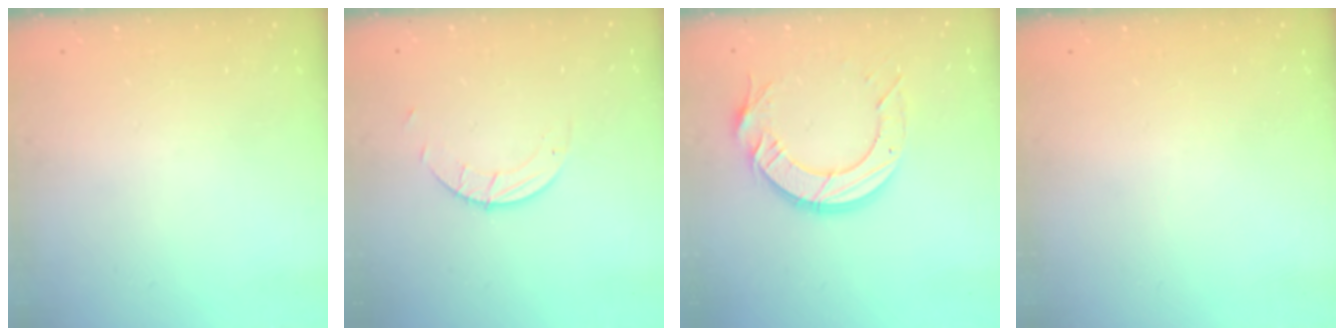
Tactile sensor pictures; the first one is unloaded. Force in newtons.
{"total": 1.9, "press": 1.9, "slide": 0.1}
{"total": 12.1, "press": 12.1, "slide": 1.0}
{"total": 0.0}